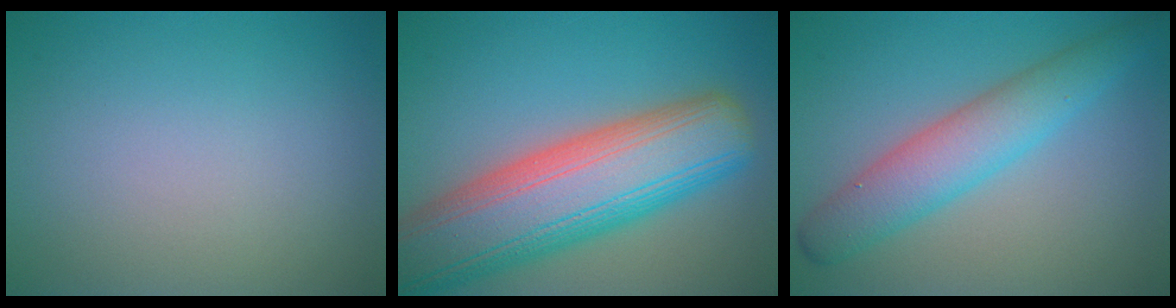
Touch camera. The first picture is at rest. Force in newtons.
{"total": 12.9, "press": 12.9, "slide": 0.8}
{"total": 5.1, "press": 5.1, "slide": 0.3}